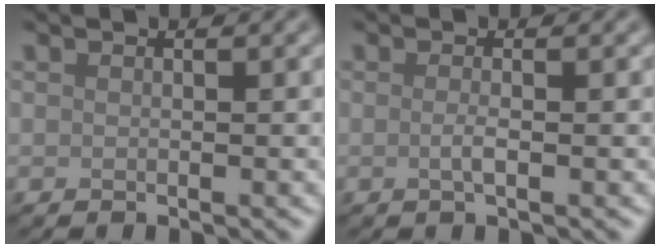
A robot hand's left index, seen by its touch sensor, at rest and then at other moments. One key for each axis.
{"total": 1.3, "fx": -0.1, "fy": 0.4, "fz": 1.3, "tx": -0.023, "ty": -0.002, "tz": -0.005}